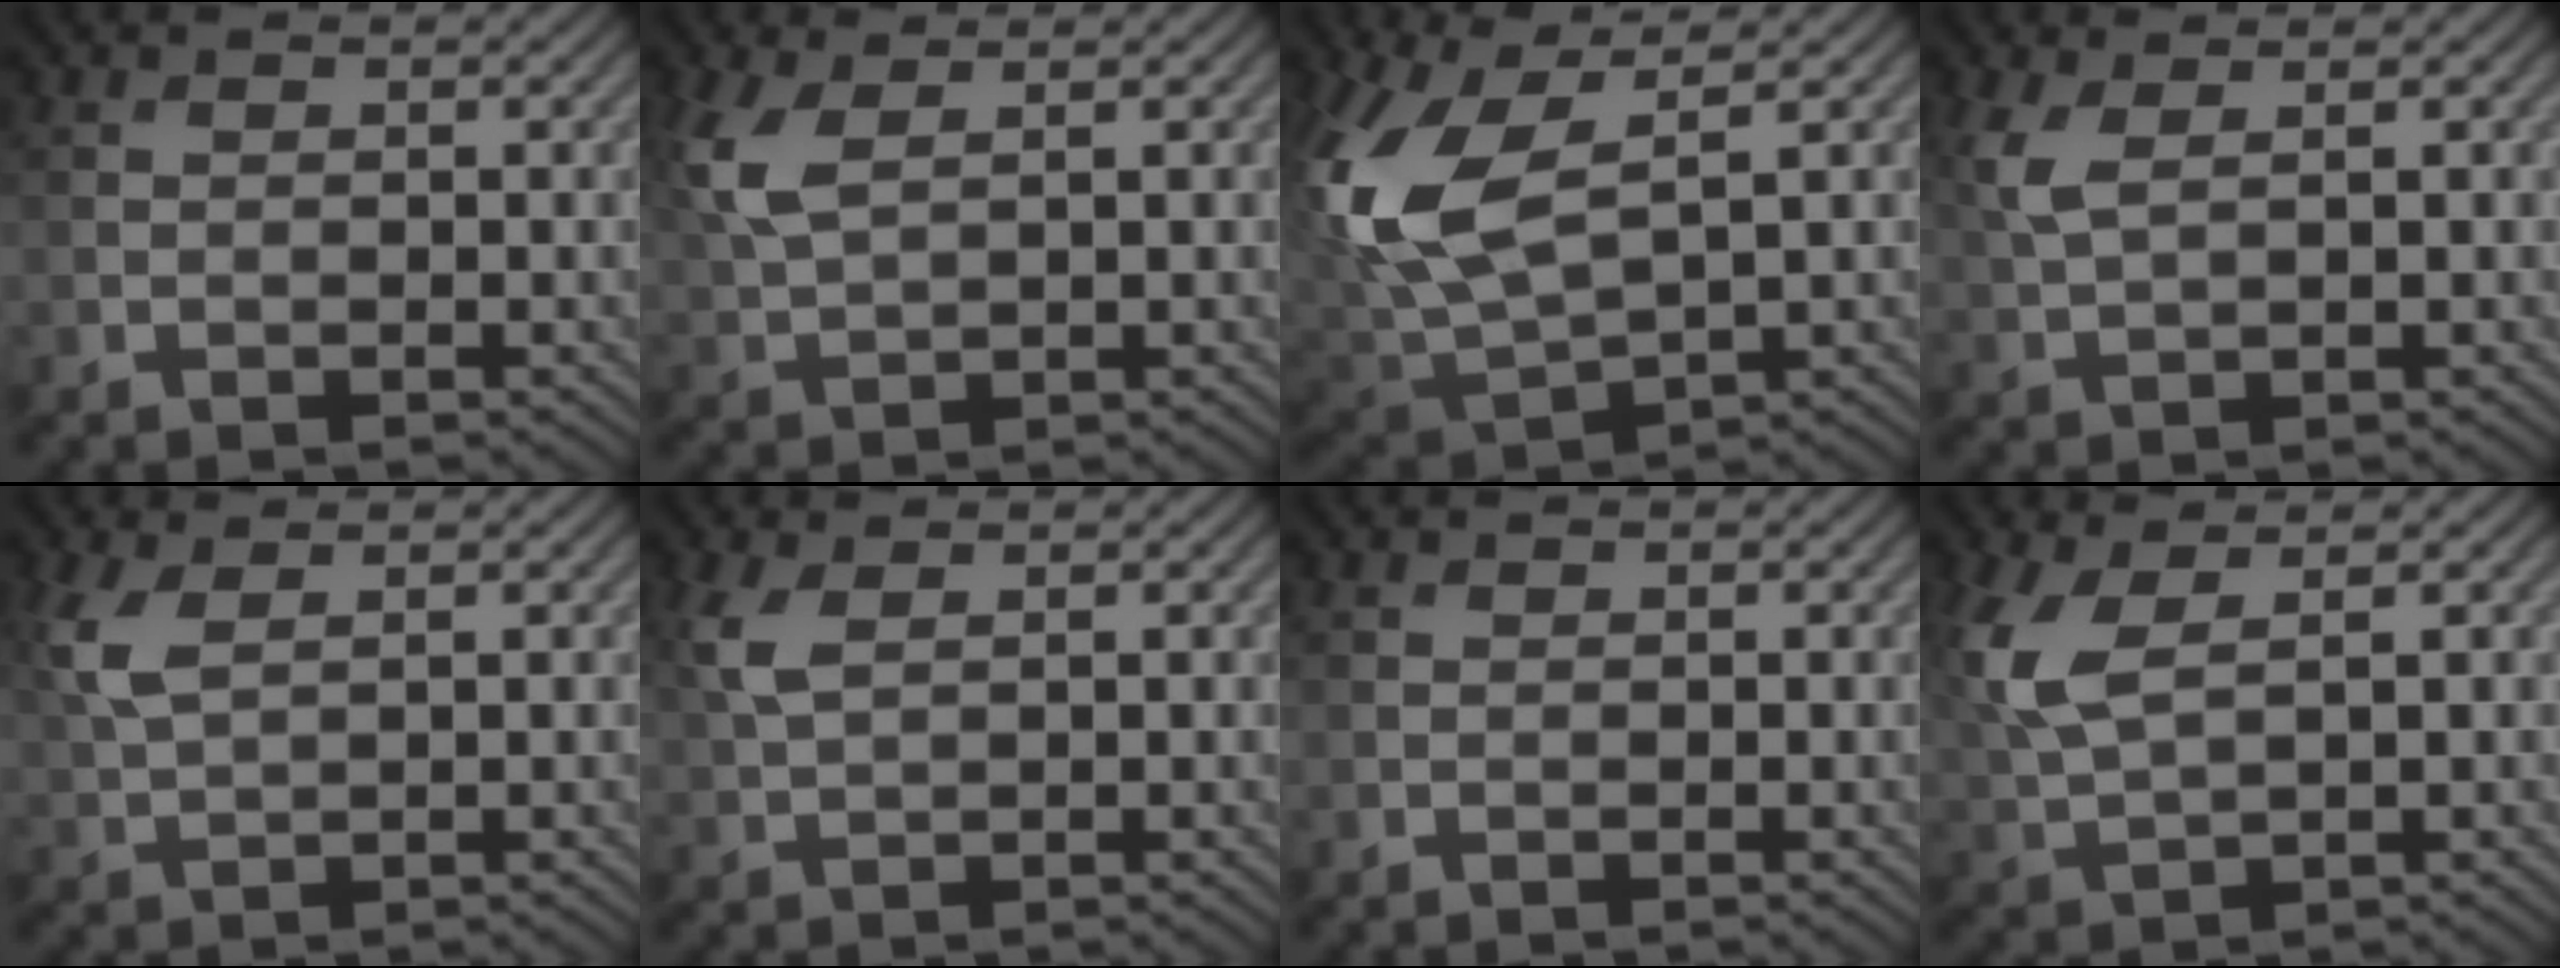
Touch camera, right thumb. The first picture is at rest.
{"total": 5.1, "force": [2.0, 2.4, 4.1], "torque": [-0.113, 0.007, 0.044]}
{"total": 12.2, "force": [3.2, 5.9, 10.1], "torque": [-0.261, -0.006, 0.072]}
{"total": 3.4, "force": [1.4, 1.4, 2.8], "torque": [-0.081, 0.003, 0.031]}
{"total": 4.3, "force": [1.7, 1.9, 3.4], "torque": [-0.098, 0.005, 0.036]}
{"total": 3.4, "force": [1.3, 1.5, 2.7], "torque": [-0.077, 0.005, 0.029]}
{"total": 0.0}
{"total": 6.8, "force": [2.3, 3.0, 5.7], "torque": [-0.156, 0.006, 0.046]}